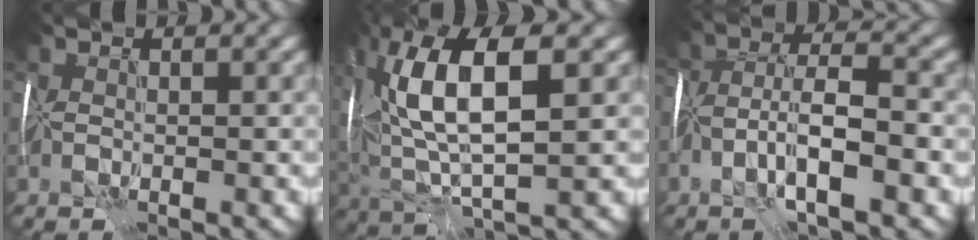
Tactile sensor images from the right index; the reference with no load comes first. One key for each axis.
{"total": 10.9, "fx": 2.5, "fy": 4.2, "fz": 9.8, "tx": -0.191, "ty": 0.014, "tz": 0.040}
{"total": 6.9, "fx": -3.1, "fy": 2.5, "fz": 5.5, "tx": -0.104, "ty": 0.004, "tz": -0.063}